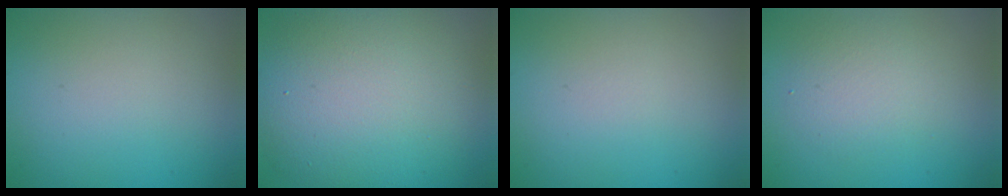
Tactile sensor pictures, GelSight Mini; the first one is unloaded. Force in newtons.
{"total": 11.1, "press": 11.1, "slide": 0.6}
{"total": 0.0}
{"total": 2.7, "press": 2.7, "slide": 0.1}